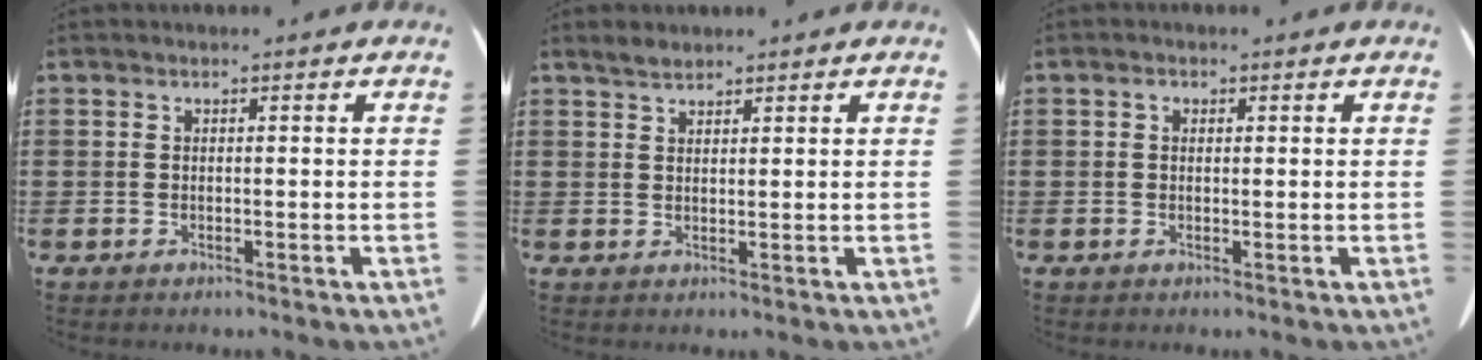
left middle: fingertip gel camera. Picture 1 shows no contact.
{"total": 1.8, "force": [1.7, 0.5, 0.6], "torque": [-0.016, 0.002, 0.033]}
{"total": 0.9, "force": [0.2, 0.6, 0.6], "torque": [-0.013, 0.006, 0.002]}